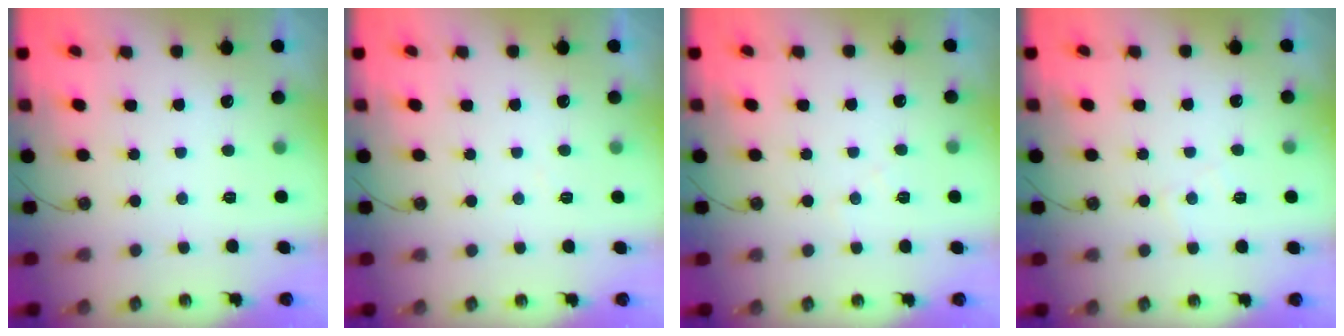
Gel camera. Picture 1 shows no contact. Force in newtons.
{"total": 4.2, "press": 4.1, "slide": 0.6}
{"total": 6.1, "press": 6.0, "slide": 1.0}
{"total": 4.3, "press": 4.2, "slide": 0.6}